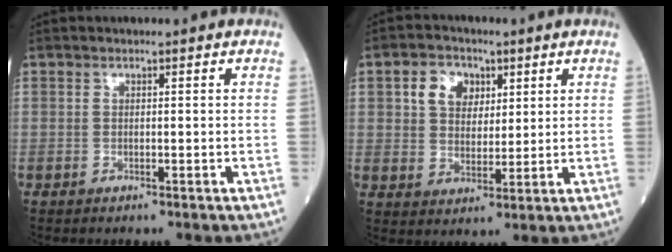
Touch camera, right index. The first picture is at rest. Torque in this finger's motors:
{"motor_torque": [0.13, 0.09, 0.10, 0.04]}